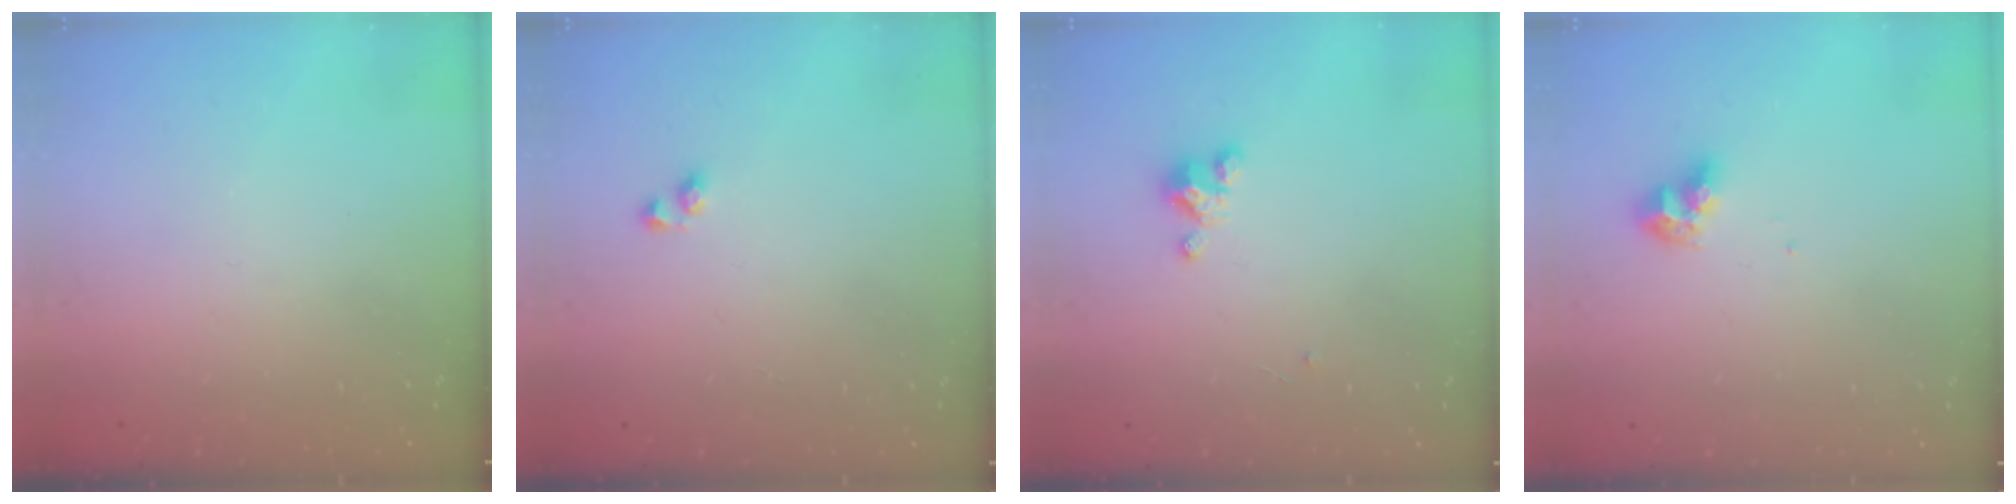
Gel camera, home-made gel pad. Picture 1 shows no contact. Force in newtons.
{"total": 2.4, "press": 2.0, "slide": 1.3}
{"total": 2.7, "press": 2.7, "slide": 0.3}
{"total": 8.1, "press": 8.1, "slide": 0.8}